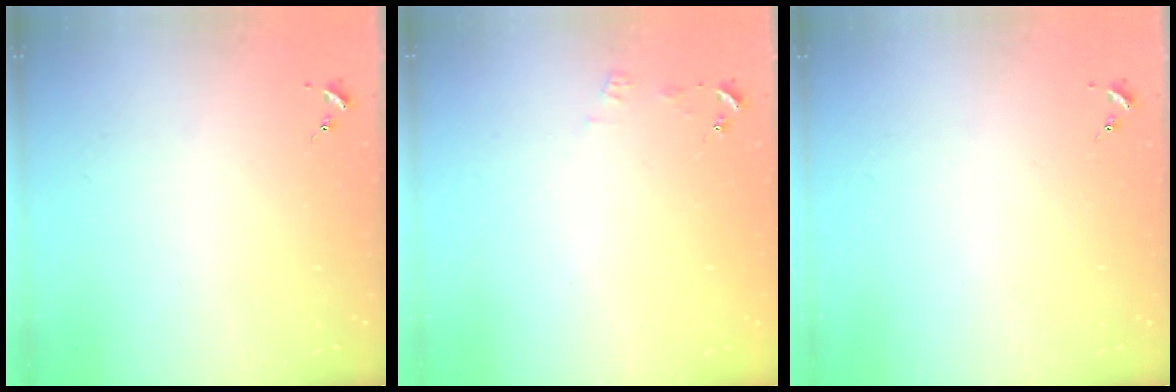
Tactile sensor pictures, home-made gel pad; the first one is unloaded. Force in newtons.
{"total": 4.2, "press": 4.2, "slide": 0.5}
{"total": 0.0}